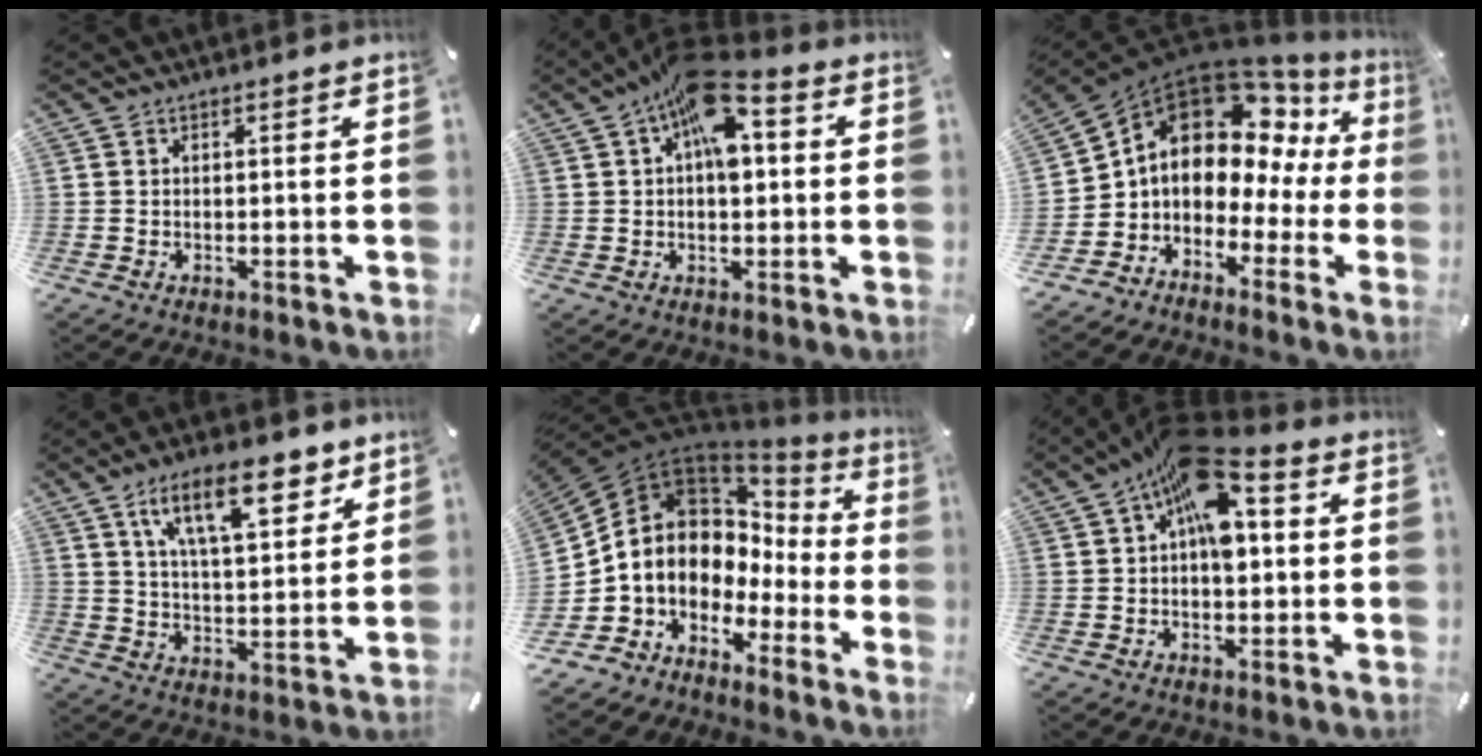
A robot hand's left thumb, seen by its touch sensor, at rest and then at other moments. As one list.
[{"total": 12.1, "force": [3.8, 6.4, 9.5], "torque": [-0.139, -0.012, 0.067]}, {"total": 11.2, "force": [4.5, 8.5, 5.8], "torque": [-0.109, -0.037, 0.077]}, {"total": 15.8, "force": [9.1, 6.6, 11.1], "torque": [-0.177, -0.025, 0.153]}, {"total": 9.7, "force": [0.9, 8.3, 4.9], "torque": [-0.125, -0.036, 0.007]}, {"total": 13.8, "force": [4.1, 7.3, 10.9], "torque": [-0.161, -0.022, 0.071]}]